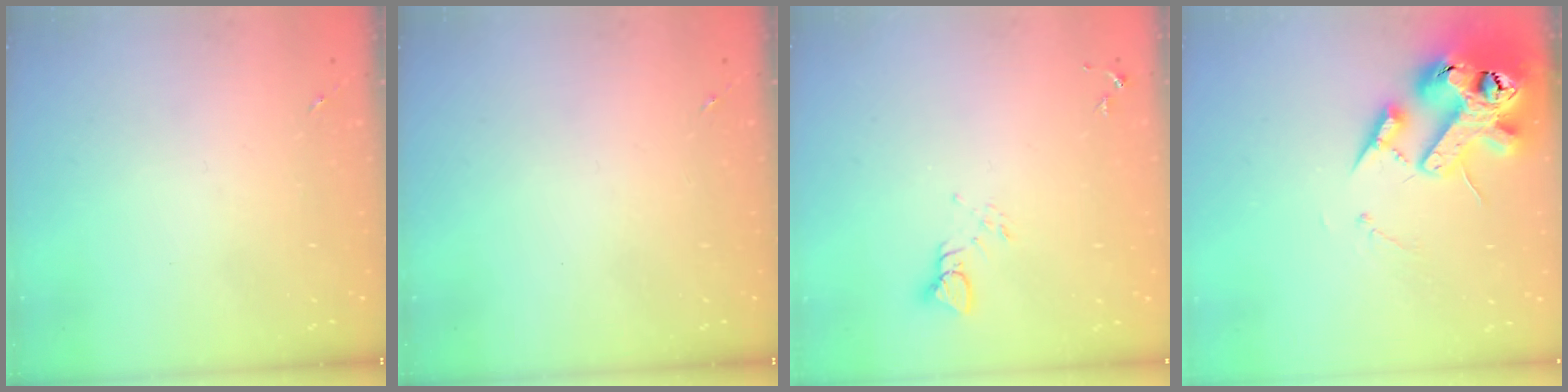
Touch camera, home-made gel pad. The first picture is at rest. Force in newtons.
{"total": 0.0}
{"total": 4.0, "press": 4.0, "slide": 0.1}
{"total": 18.8, "press": 18.6, "slide": 2.9}